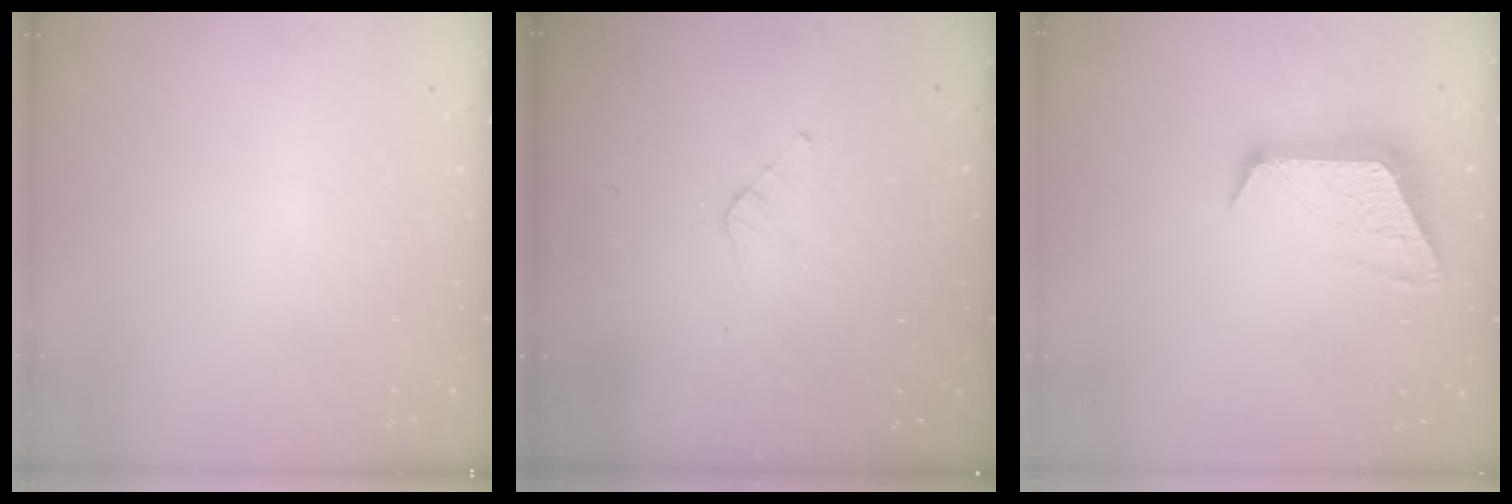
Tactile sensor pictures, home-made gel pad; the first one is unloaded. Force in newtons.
{"total": 3.5, "press": 3.5, "slide": 0.3}
{"total": 10.9, "press": 10.9, "slide": 0.4}